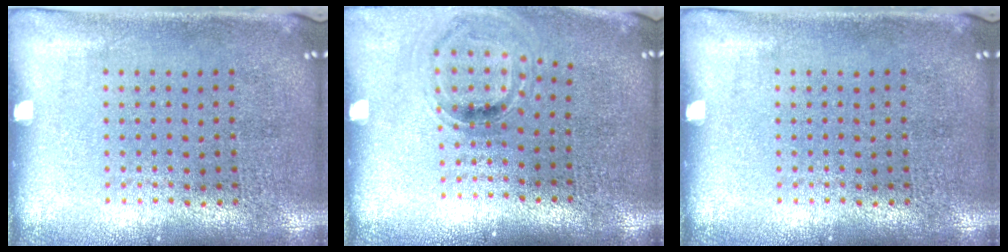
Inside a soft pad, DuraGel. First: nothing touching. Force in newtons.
{"total": 0.9, "press": 0.8, "slide": 0.3}
{"total": 0.0}